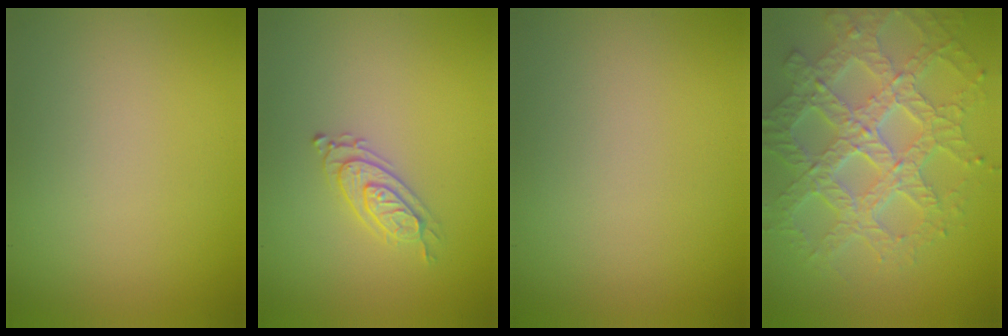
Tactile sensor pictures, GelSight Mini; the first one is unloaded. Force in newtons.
{"total": 2.3, "press": 2.1, "slide": 0.9}
{"total": 0.0}
{"total": 8.0, "press": 6.1, "slide": 5.2}